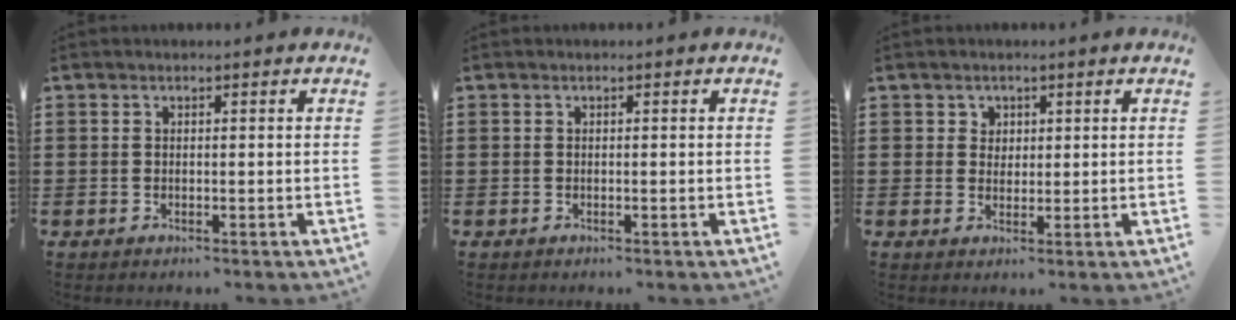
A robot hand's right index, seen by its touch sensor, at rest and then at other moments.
{"total": 0.0}
{"total": 1.9, "force": [0.8, 1.7, 0.2], "torque": [-0.011, 0.009, 0.014]}